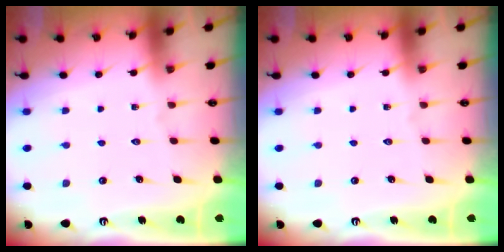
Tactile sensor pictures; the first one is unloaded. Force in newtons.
{"total": 0.0}